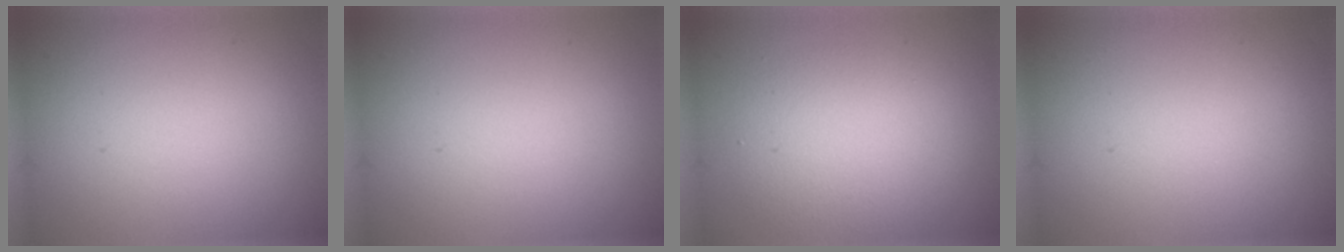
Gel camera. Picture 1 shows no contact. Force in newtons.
{"total": 0.0}
{"total": 4.4, "press": 4.4, "slide": 0.3}
{"total": 0.0}